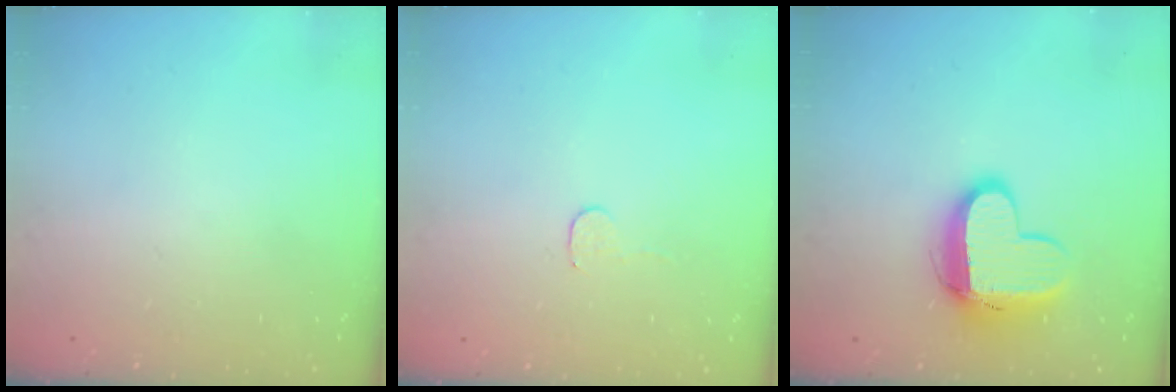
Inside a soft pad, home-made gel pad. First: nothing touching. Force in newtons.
{"total": 2.8, "press": 2.8, "slide": 0.2}
{"total": 12.0, "press": 11.9, "slide": 1.2}